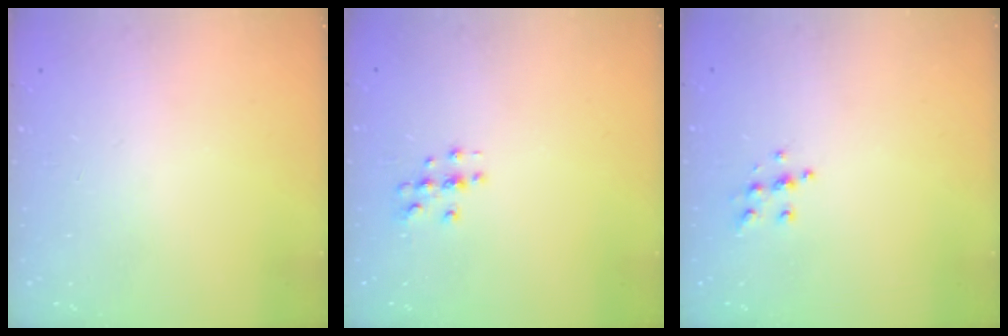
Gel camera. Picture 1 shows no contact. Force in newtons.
{"total": 3.6, "press": 3.5, "slide": 0.4}
{"total": 5.9, "press": 5.9, "slide": 0.5}